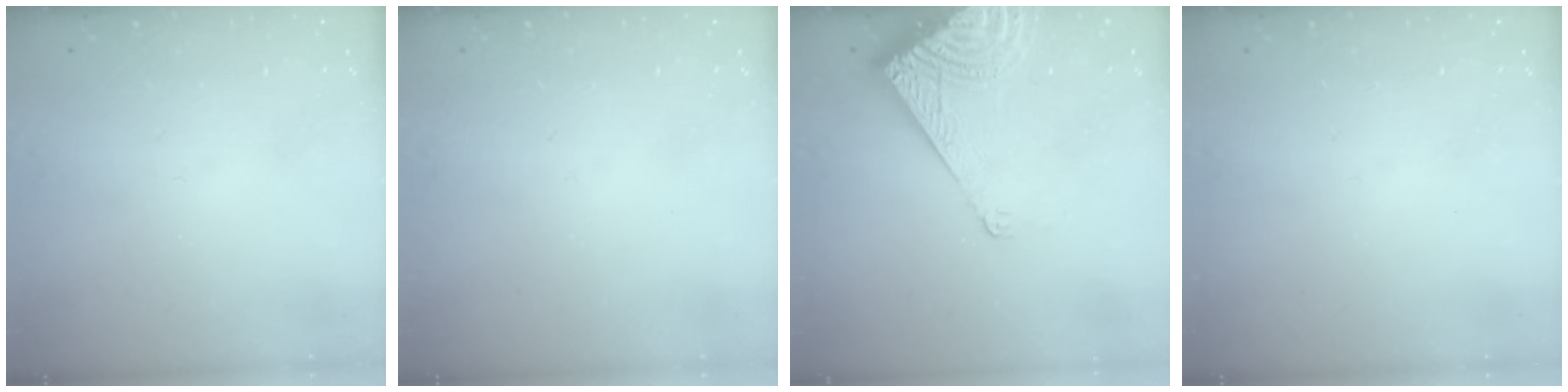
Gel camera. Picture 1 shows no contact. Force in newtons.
{"total": 0.0}
{"total": 13.5, "press": 13.3, "slide": 1.9}
{"total": 0.0}